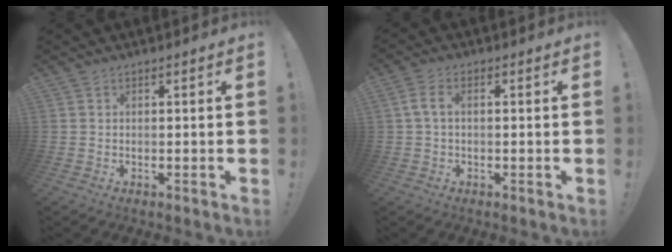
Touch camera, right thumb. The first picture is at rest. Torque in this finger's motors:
{"motor_torque": [0.12, -0.18, -0.15, 0.13, 0.06]}